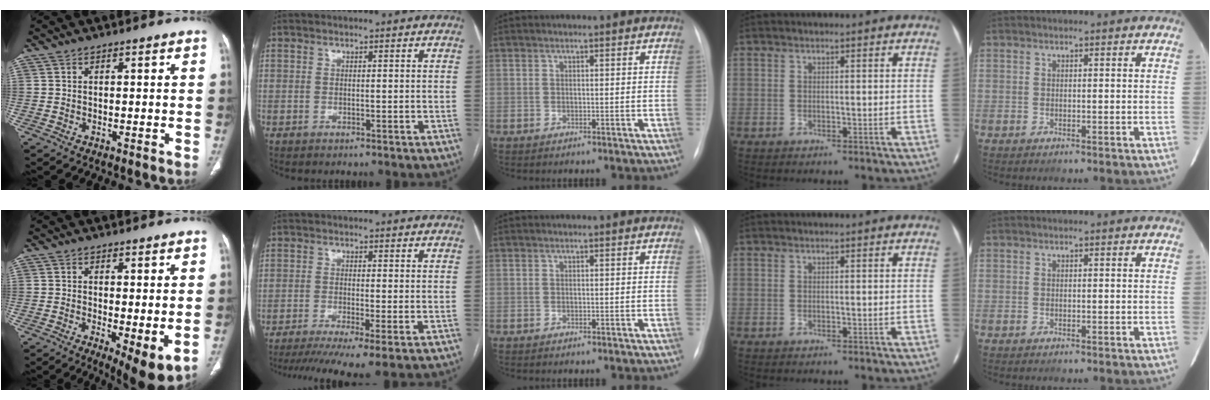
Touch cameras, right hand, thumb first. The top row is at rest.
{"thumb": {"total": 7.7, "force": [-1.1, 2.4, 7.2], "torque": [-0.113, -0.026, -0.014]}, "index": {"total": 9.2, "force": [-6.2, 0.5, 6.7], "torque": [-0.106, -0.012, -0.099]}}